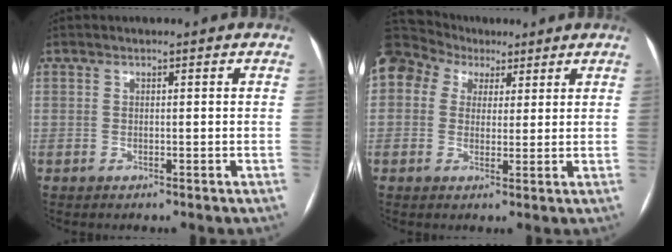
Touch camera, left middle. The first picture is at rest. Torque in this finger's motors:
{"motor_torque": [1.11, -1.03, 1.06, 0.21]}